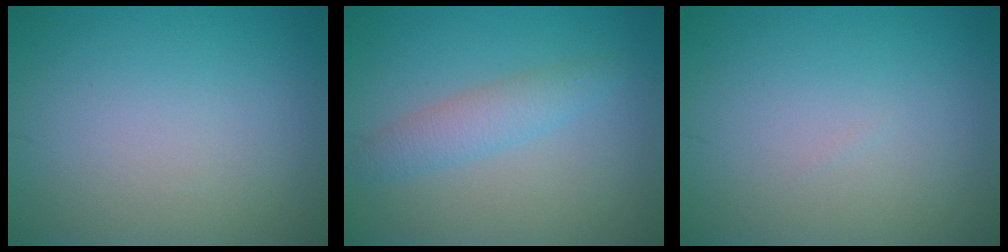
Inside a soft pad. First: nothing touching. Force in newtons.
{"total": 2.5, "press": 2.5, "slide": 0.1}
{"total": 0.0}